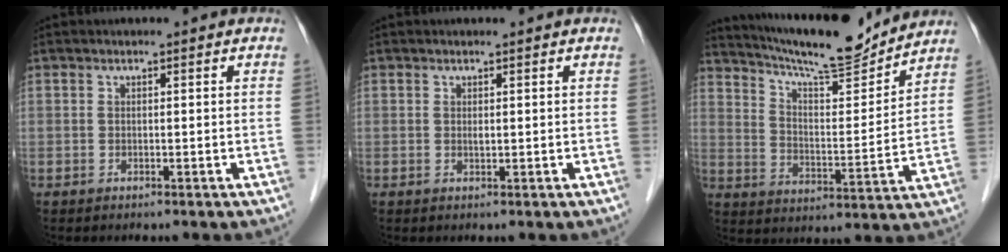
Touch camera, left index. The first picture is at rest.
{"total": 0.5, "force": [0.2, 0.2, 0.4], "torque": [-0.011, -0.002, 0.004]}
{"total": 15.9, "force": [14.8, 1.0, 5.8], "torque": [-0.103, -0.002, 0.233]}